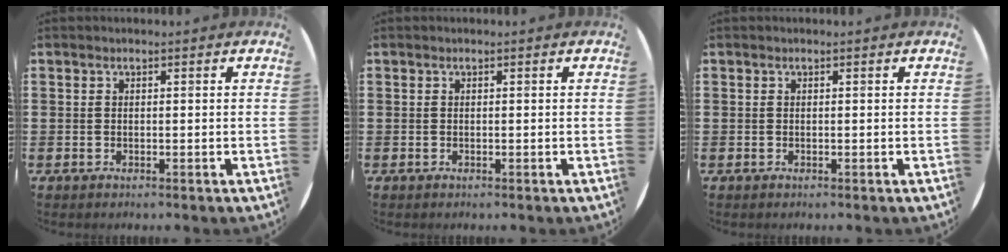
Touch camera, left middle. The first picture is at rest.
{"total": 0.0}
{"total": 0.0}